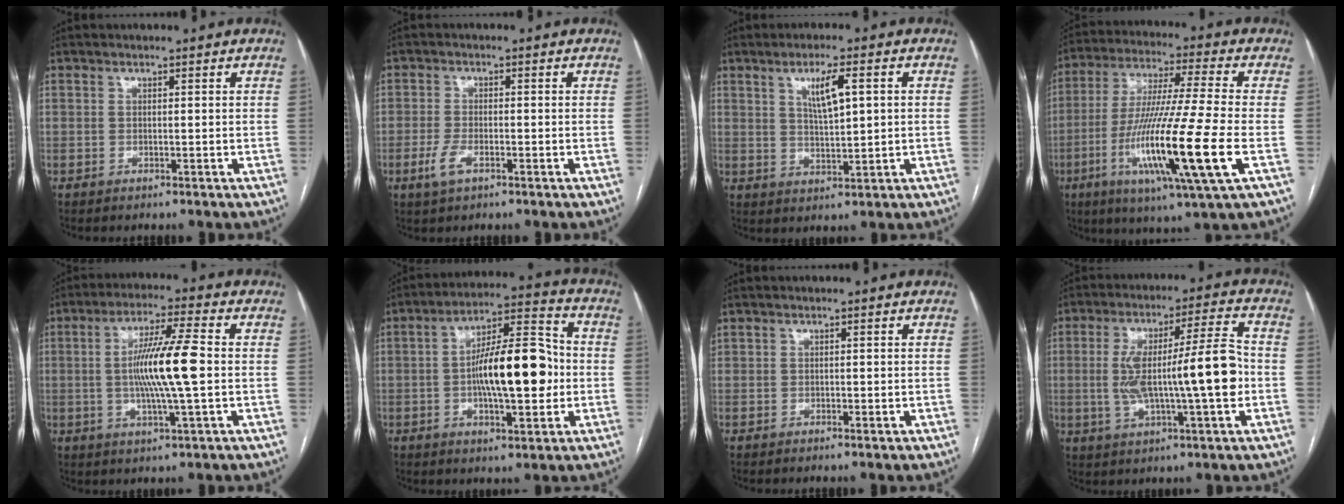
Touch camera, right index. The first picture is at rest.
{"total": 3.5, "force": [-1.7, 1.3, 2.8], "torque": [-0.066, -0.002, -0.030]}
{"total": 5.9, "force": [1.9, 1.1, 5.5], "torque": [-0.102, 0.001, 0.037]}
{"total": 20.0, "force": [-5.6, -0.7, 19.2], "torque": [-0.377, -0.034, -0.108]}
{"total": 11.1, "force": [-0.1, 0.1, 11.1], "torque": [-0.210, 0.000, -0.005]}
{"total": 14.9, "force": [-1.1, 4.2, 14.2], "torque": [-0.240, 0.022, -0.016]}
{"total": 0.6, "force": [0.0, 0.4, 0.4], "torque": [-0.014, 0.005, 0.005]}
{"total": 15.0, "force": [-1.2, 1.3, 14.9], "torque": [-0.262, 0.021, -0.016]}